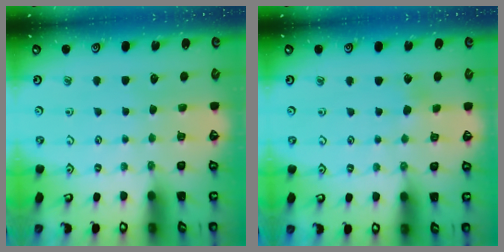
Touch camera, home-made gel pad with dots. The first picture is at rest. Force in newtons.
{"total": 2.5, "press": 2.5, "slide": 0.2}